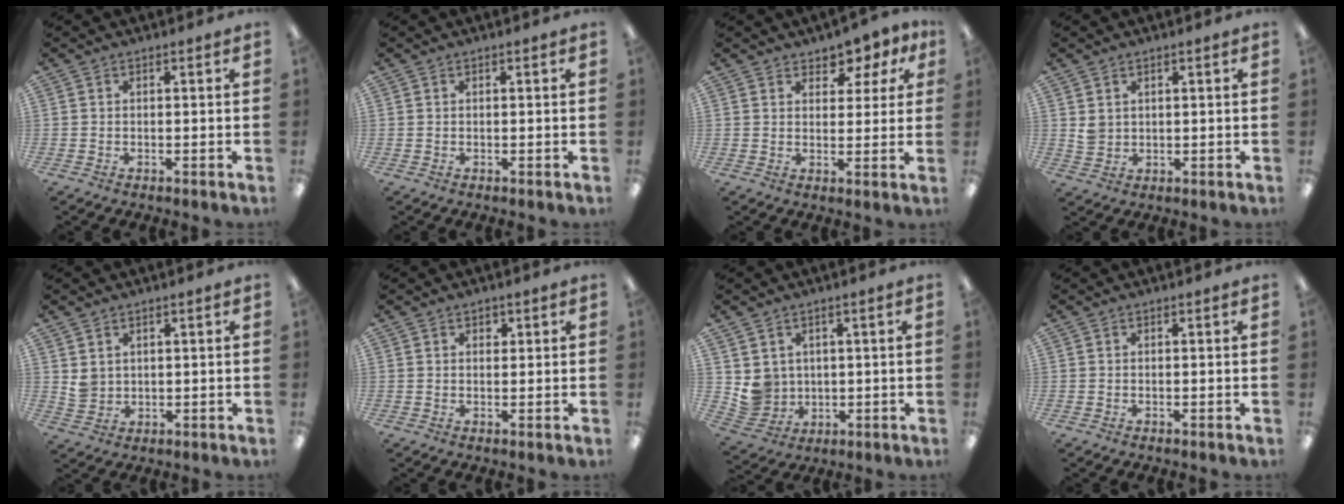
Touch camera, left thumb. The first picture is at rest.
{"total": 0.0}
{"total": 5.0, "force": [3.7, 3.0, 1.5], "torque": [-0.016, -0.020, 0.064]}
{"total": 2.9, "force": [1.5, 2.2, 1.1], "torque": [-0.017, -0.002, 0.027]}
{"total": 3.4, "force": [1.8, 2.7, 1.0], "torque": [-0.017, -0.003, 0.034]}
{"total": 1.5, "force": [1.0, 1.0, 0.6], "torque": [0.004, -0.004, 0.014]}
{"total": 6.1, "force": [2.3, 5.6, 0.5], "torque": [-0.024, -0.015, 0.051]}
{"total": 0.0}